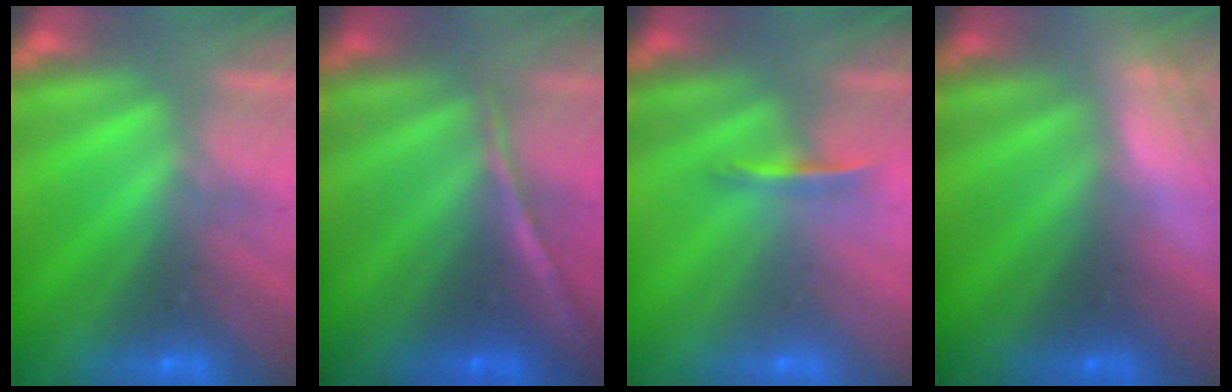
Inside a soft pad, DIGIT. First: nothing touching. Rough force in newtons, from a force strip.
{"total": 1.4}
{"total": 1.2}
{"total": 2.8}